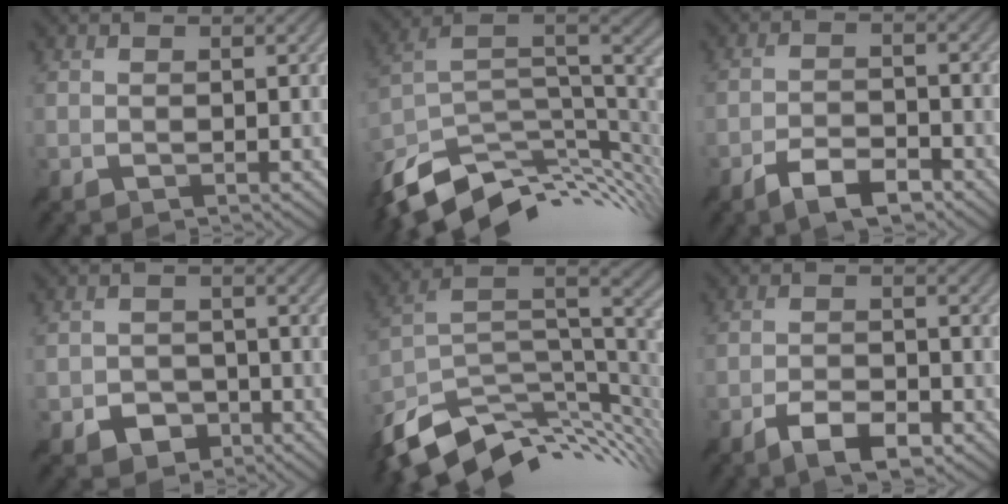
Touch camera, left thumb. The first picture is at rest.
{"total": 12.4, "force": [-6.3, 6.0, 8.8], "torque": [-0.197, -0.019, -0.109]}
{"total": 5.4, "force": [-3.9, 1.8, 3.4], "torque": [-0.063, 0.001, -0.070]}
{"total": 3.7, "force": [-2.0, 2.9, 1.3], "torque": [-0.021, -0.008, -0.036]}
{"total": 12.2, "force": [-6.2, 6.0, 8.7], "torque": [-0.193, -0.020, -0.105]}
{"total": 5.3, "force": [-3.4, 2.0, 3.6], "torque": [-0.066, -0.001, -0.058]}